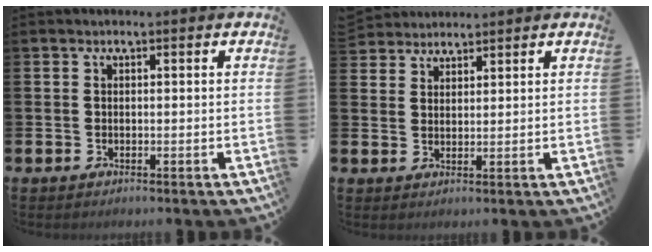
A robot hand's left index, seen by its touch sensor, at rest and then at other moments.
{"total": 3.1, "force": [3.0, 0.6, -0.5], "torque": [0.000, -0.012, 0.057]}